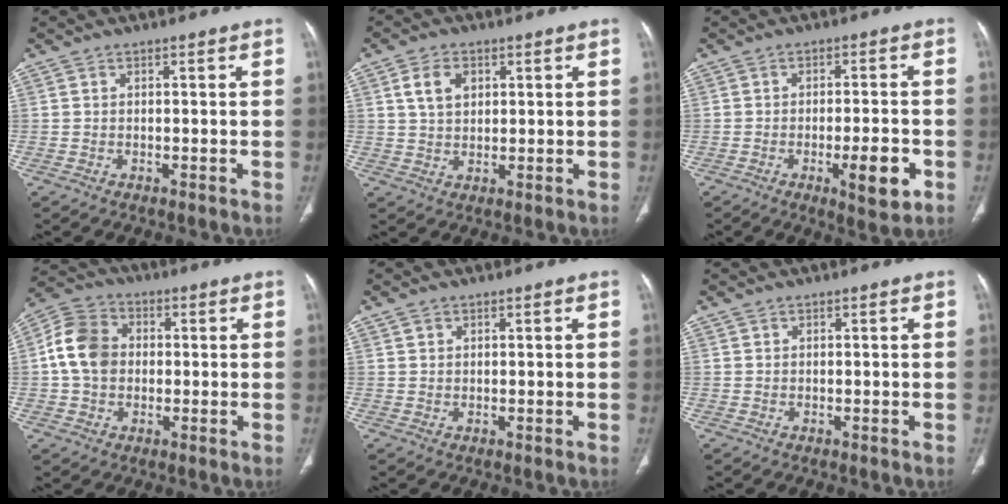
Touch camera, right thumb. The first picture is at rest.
{"total": 5.6, "force": [2.0, 3.8, 3.5], "torque": [-0.050, -0.005, 0.037]}
{"total": 7.9, "force": [-2.9, 2.0, 7.0], "torque": [-0.099, 0.003, -0.037]}
{"total": 9.8, "force": [0.4, 7.9, 5.8], "torque": [-0.093, 0.024, -0.002]}
{"total": 1.1, "force": [0.7, 0.8, 0.3], "torque": [0.000, -0.004, 0.013]}
{"total": 0.0}